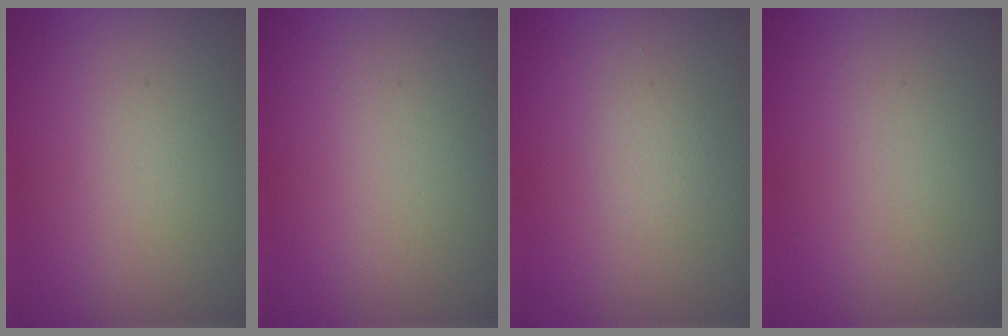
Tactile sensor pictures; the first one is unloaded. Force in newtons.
{"total": 0.0}
{"total": 0.8, "press": 0.8, "slide": 0.0}
{"total": 0.0}